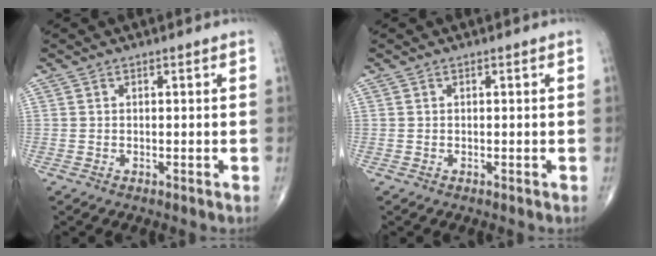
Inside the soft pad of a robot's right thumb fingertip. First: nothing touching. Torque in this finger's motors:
{"motor_torque": [-0.01, 0.00, -0.01, 0.00, 0.00]}